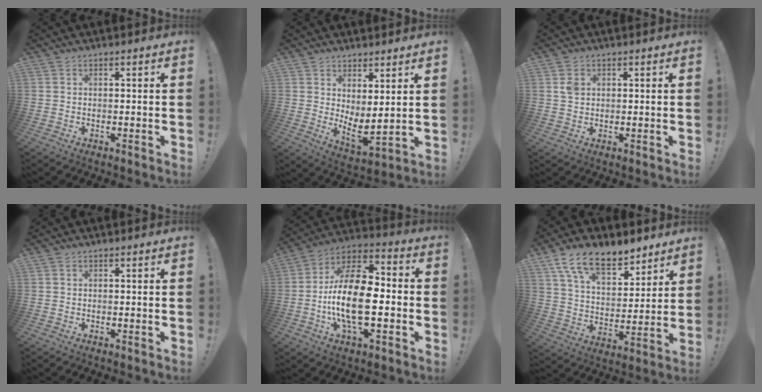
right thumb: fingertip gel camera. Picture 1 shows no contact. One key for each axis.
{"total": 5.9, "fx": 3.1, "fy": 1.6, "fz": 4.8, "tx": -0.059, "ty": -0.049, "tz": 0.061}
{"total": 2.5, "fx": 1.1, "fy": 2.0, "fz": 1.1, "tx": -0.014, "ty": 0.000, "tz": 0.019}
{"total": 0.0}
{"total": 21.1, "fx": -4.0, "fy": 10.2, "fz": 18.1, "tx": -0.344, "ty": 0.012, "tz": -0.072}
{"total": 15.6, "fx": 10.5, "fy": 7.6, "fz": 8.8, "tx": -0.156, "ty": -0.058, "tz": 0.192}